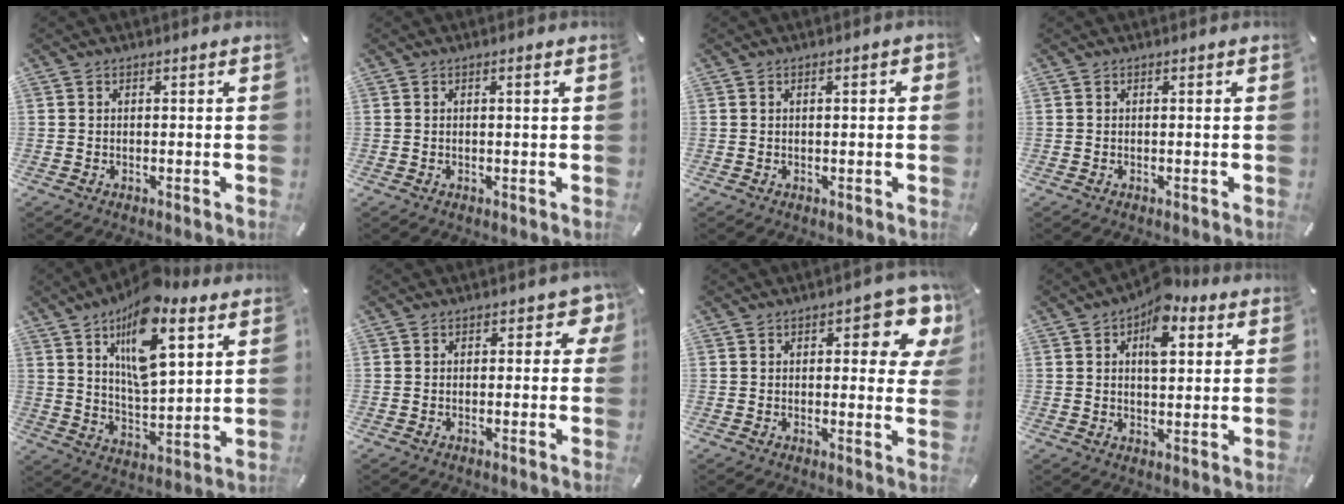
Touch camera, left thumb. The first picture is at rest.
{"total": 1.1, "force": [0.2, 0.0, 1.1], "torque": [-0.020, 0.000, 0.003]}
{"total": 1.7, "force": [0.1, 0.5, 1.7], "torque": [-0.030, 0.003, 0.001]}
{"total": 0.0}
{"total": 17.0, "force": [9.9, 6.9, 11.9], "torque": [-0.209, -0.037, 0.165]}
{"total": 4.0, "force": [1.1, 2.4, 3.0], "torque": [-0.028, -0.001, 0.012]}
{"total": 10.6, "force": [4.2, 4.4, 8.6], "torque": [-0.101, -0.025, 0.069]}
{"total": 9.5, "force": [4.4, 5.3, 6.5], "torque": [-0.092, -0.013, 0.073]}